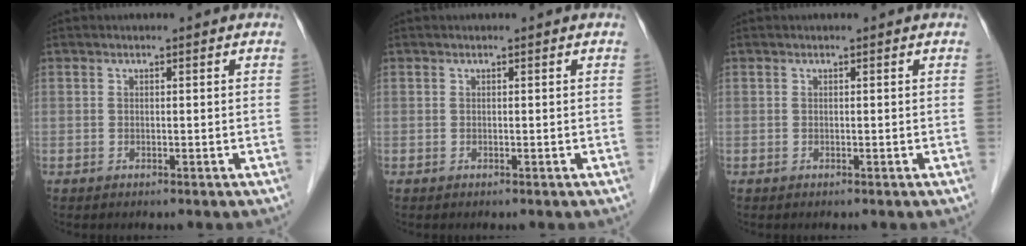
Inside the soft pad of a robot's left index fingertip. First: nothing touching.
{"total": 0.0}
{"total": 0.0}